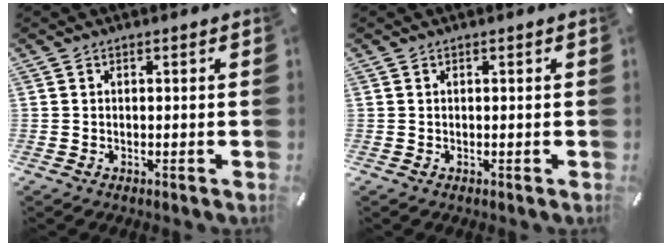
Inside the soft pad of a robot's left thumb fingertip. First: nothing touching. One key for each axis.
{"total": 0.0}